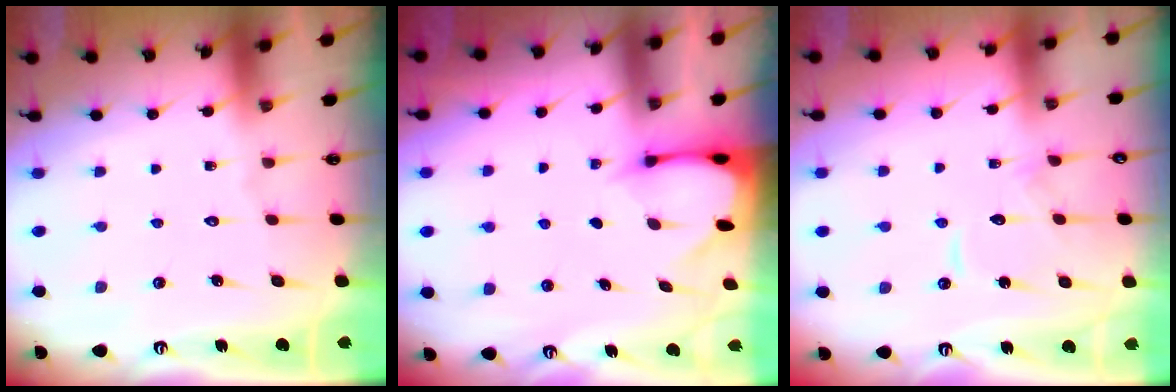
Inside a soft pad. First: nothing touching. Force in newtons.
{"total": 2.6, "press": 2.5, "slide": 0.3}
{"total": 10.3, "press": 10.2, "slide": 0.7}